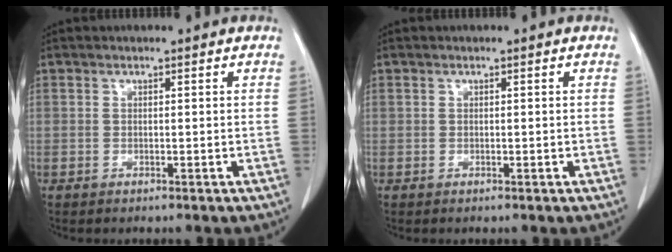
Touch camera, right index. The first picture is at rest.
{"total": 0.0}